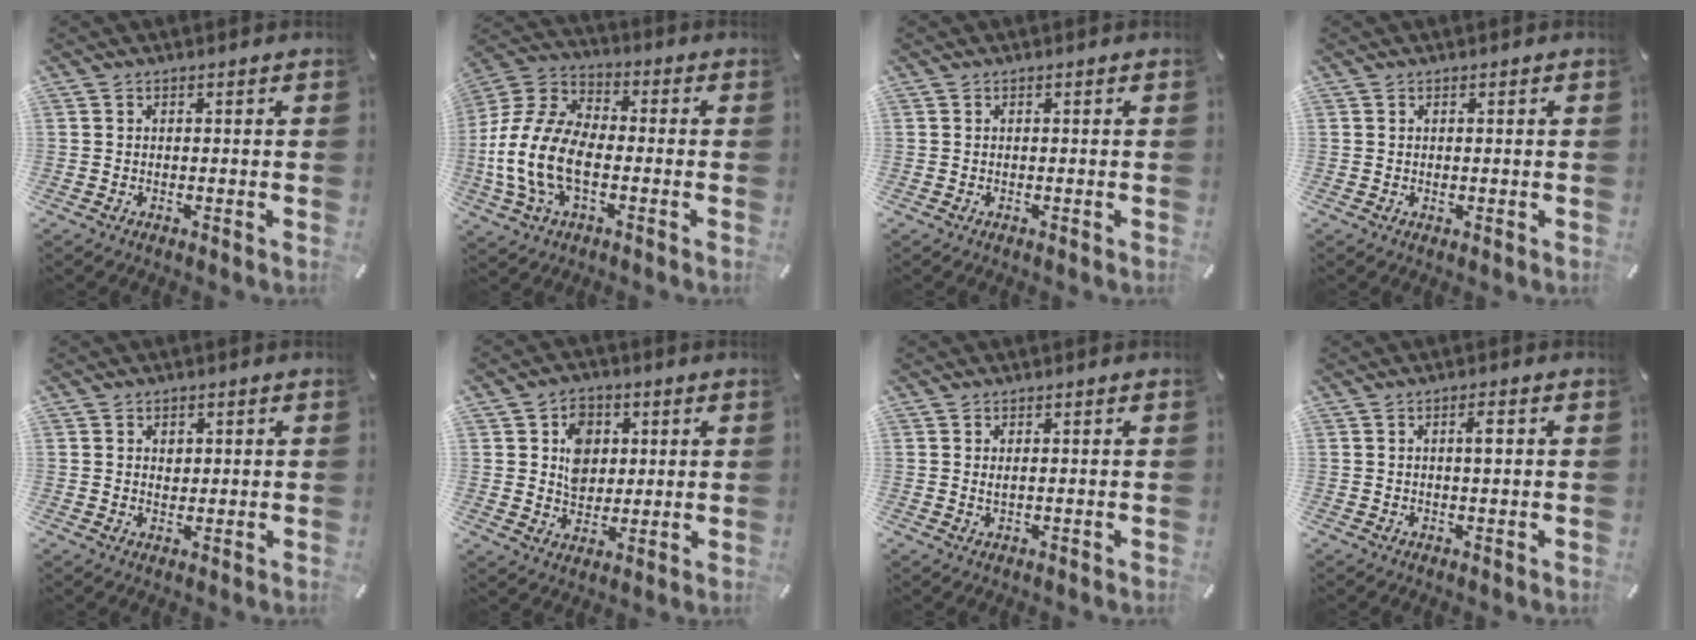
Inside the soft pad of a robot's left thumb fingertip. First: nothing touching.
{"total": 15.0, "force": [-4.2, 9.1, 11.1], "torque": [-0.249, 0.005, -0.078]}
{"total": 0.0}
{"total": 0.8, "force": [0.1, 0.6, 0.5], "torque": [-0.003, -0.001, -0.001]}
{"total": 2.0, "force": [0.8, 1.8, 0.6], "torque": [0.003, -0.002, 0.010]}
{"total": 8.3, "force": [1.8, 7.0, 4.0], "torque": [-0.054, 0.005, 0.030]}
{"total": 1.2, "force": [0.4, 0.4, 1.0], "torque": [-0.020, 0.001, 0.007]}
{"total": 2.5, "force": [0.5, 0.5, 2.4], "torque": [-0.050, 0.003, 0.006]}